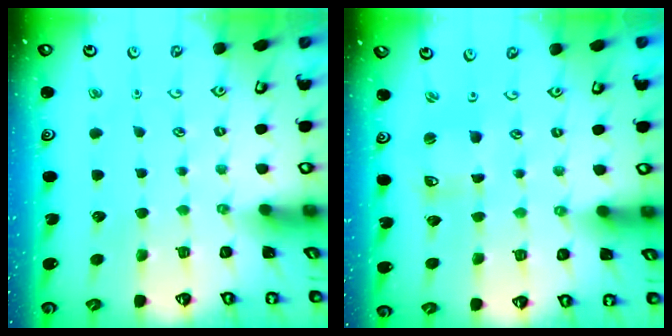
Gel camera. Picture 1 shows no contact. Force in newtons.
{"total": 1.5, "press": 1.5, "slide": 0.3}